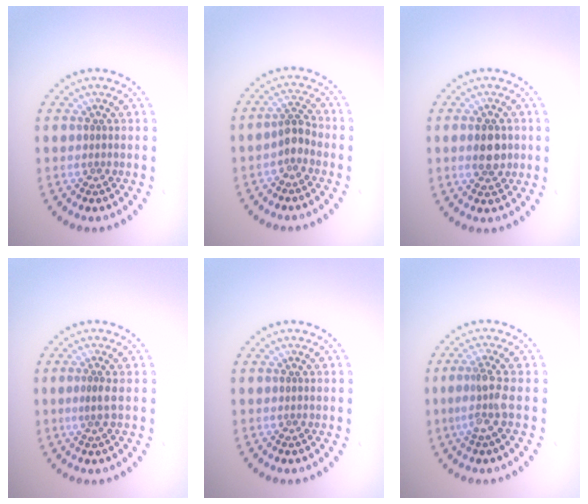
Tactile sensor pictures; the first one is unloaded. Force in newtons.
{"total": 2.0, "press": 1.6, "slide": 1.1}
{"total": 3.3, "press": 3.3, "slide": 0.1}
{"total": 1.2, "press": 0.8, "slide": 0.9}
{"total": 0.0}
{"total": 2.4, "press": 1.9, "slide": 1.4}